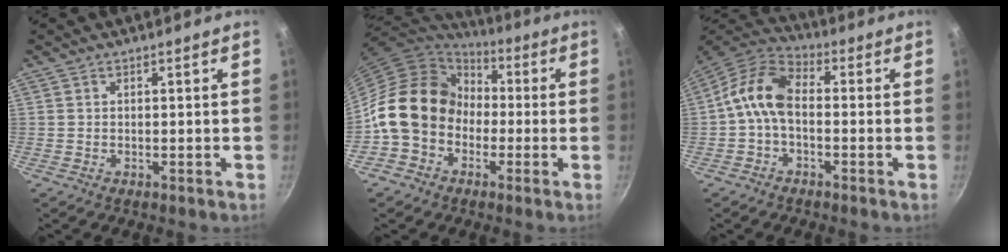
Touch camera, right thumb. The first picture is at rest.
{"total": 16.8, "force": [-1.8, 13.8, 9.4], "torque": [-0.126, 0.048, -0.046]}
{"total": 9.8, "force": [-1.0, 6.0, 7.7], "torque": [-0.138, 0.040, -0.036]}